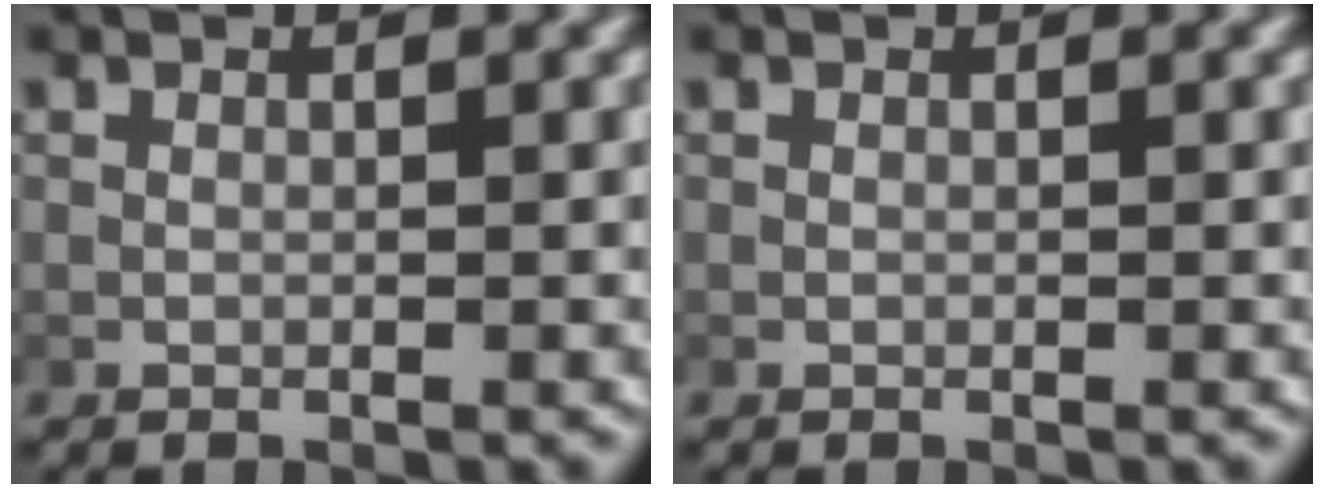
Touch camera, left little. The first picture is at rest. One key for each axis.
{"total": 0.0}